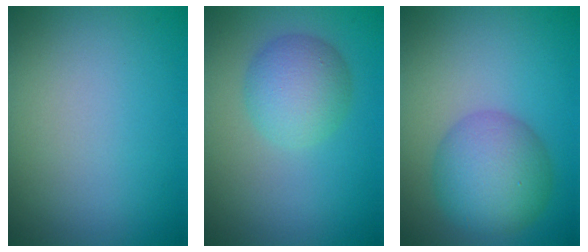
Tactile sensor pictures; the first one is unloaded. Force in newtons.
{"total": 4.1, "press": 4.1, "slide": 0.1}
{"total": 5.9, "press": 5.8, "slide": 0.2}